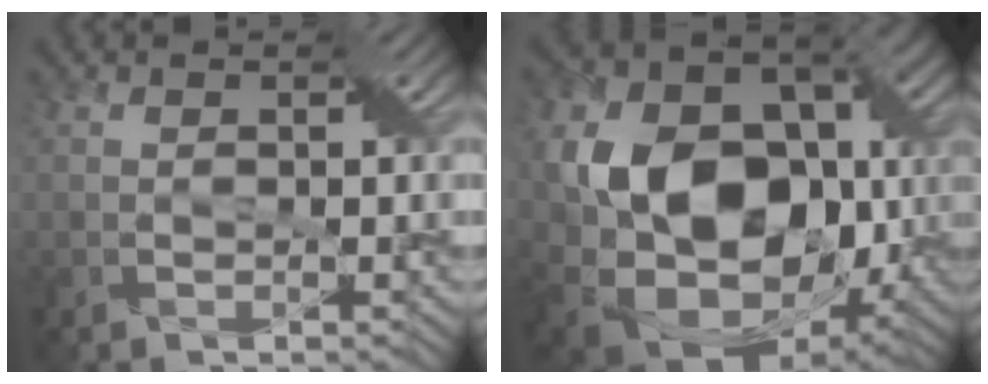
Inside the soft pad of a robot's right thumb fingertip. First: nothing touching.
{"total": 18.1, "force": [-0.4, 13.3, 12.2], "torque": [-0.249, -0.021, 0.003]}